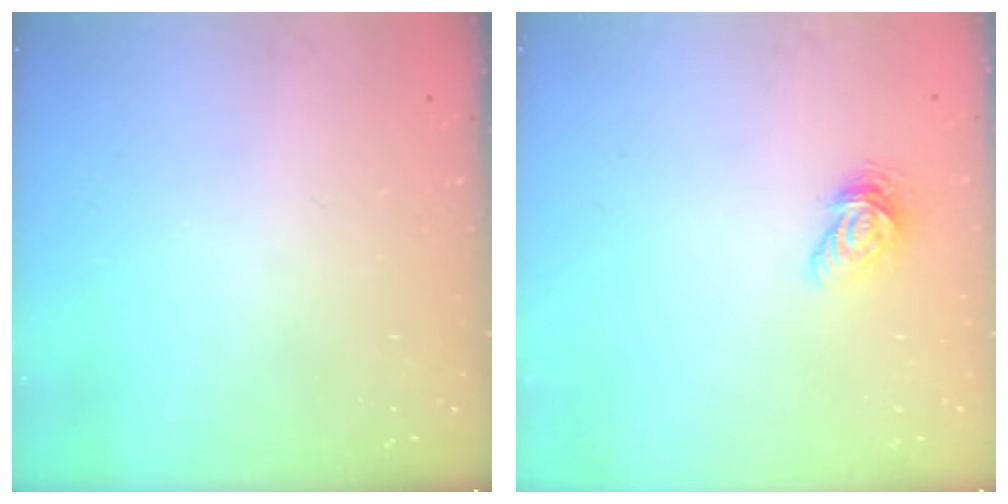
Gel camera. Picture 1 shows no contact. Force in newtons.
{"total": 6.4, "press": 6.4, "slide": 0.3}